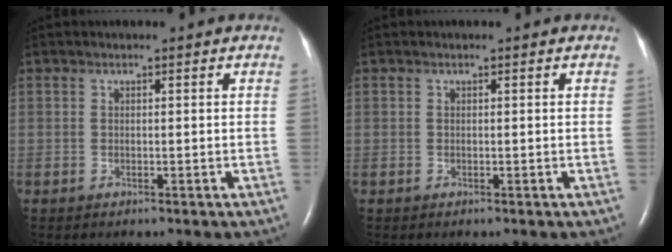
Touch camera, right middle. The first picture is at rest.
{"total": 0.0}